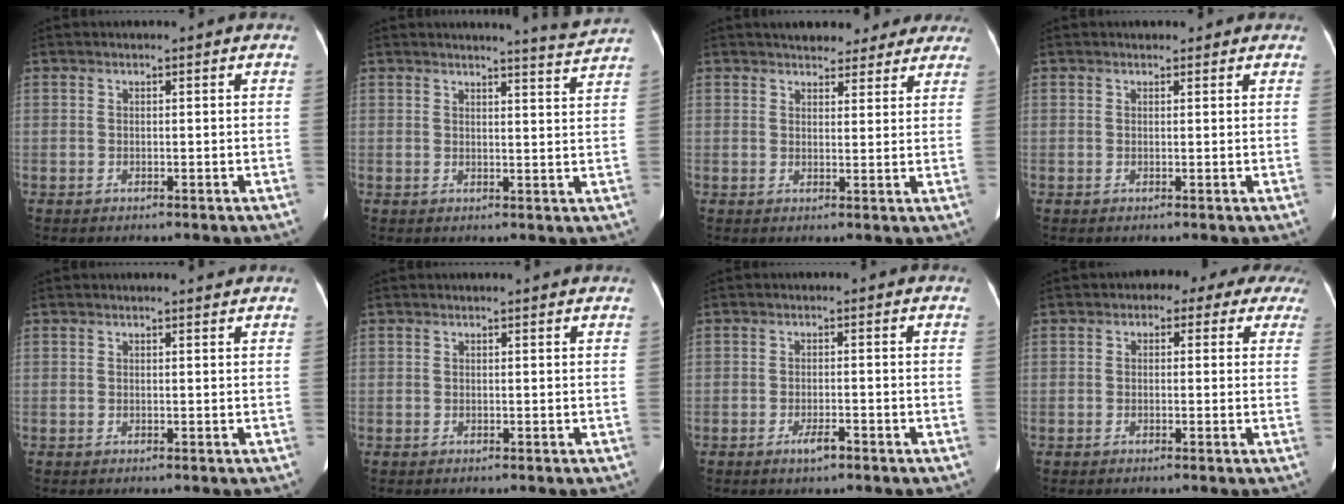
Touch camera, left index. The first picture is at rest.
{"total": 4.2, "force": [3.9, -1.5, 0.0], "torque": [-0.015, -0.026, 0.046]}
{"total": 10.6, "force": [9.2, 4.2, 3.3], "torque": [-0.010, 0.017, 0.103]}
{"total": 1.8, "force": [1.4, 1.0, 0.5], "torque": [-0.001, 0.013, 0.015]}
{"total": 0.7, "force": [0.7, -0.2, 0.0], "torque": [-0.008, -0.007, 0.010]}
{"total": 1.0, "force": [1.0, 0.0, 0.2], "torque": [-0.009, 0.004, 0.012]}
{"total": 2.3, "force": [-1.6, 0.5, 1.6], "torque": [-0.028, -0.001, -0.025]}
{"total": 7.0, "force": [4.7, 4.1, 3.0], "torque": [-0.023, 0.032, 0.037]}